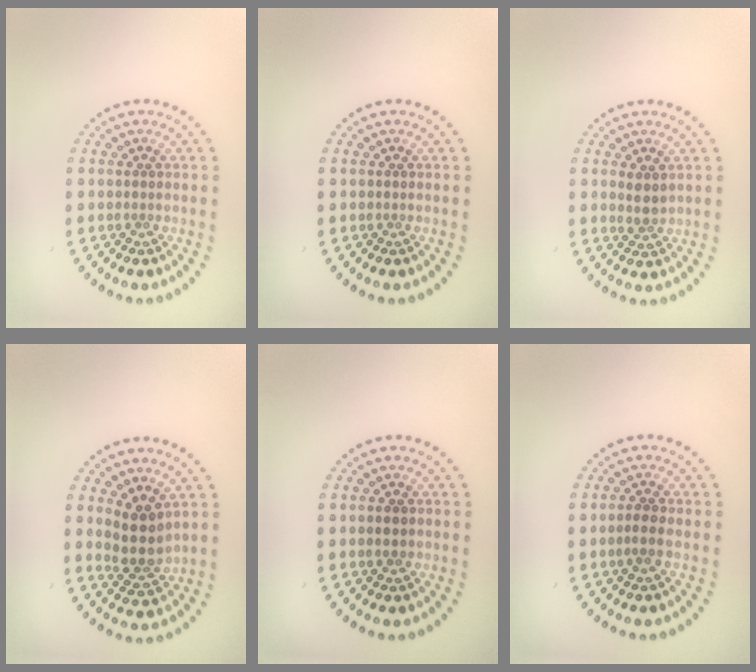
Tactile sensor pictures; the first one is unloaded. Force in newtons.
{"total": 0.0}
{"total": 1.6, "press": 1.4, "slide": 0.7}
{"total": 3.3, "press": 2.7, "slide": 1.8}
{"total": 1.5, "press": 1.5, "slide": 0.0}
{"total": 0.9, "press": 0.6, "slide": 0.6}